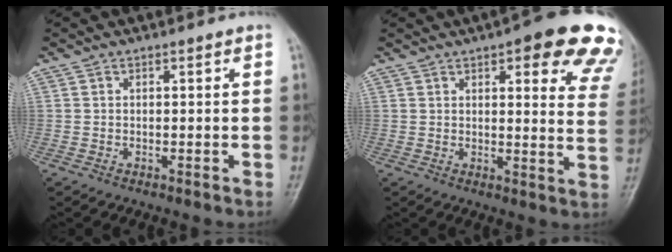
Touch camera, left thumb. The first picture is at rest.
{"total": 18.2, "force": [10.9, 5.4, 13.6], "torque": [-0.127, -0.033, 0.111]}